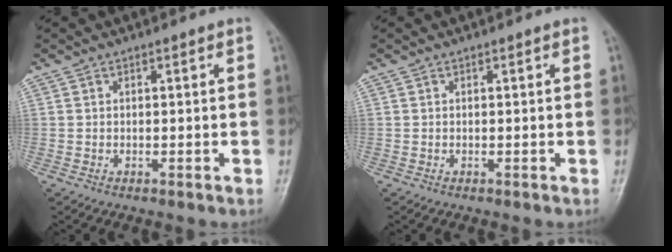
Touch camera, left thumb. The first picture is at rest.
{"total": 0.0}